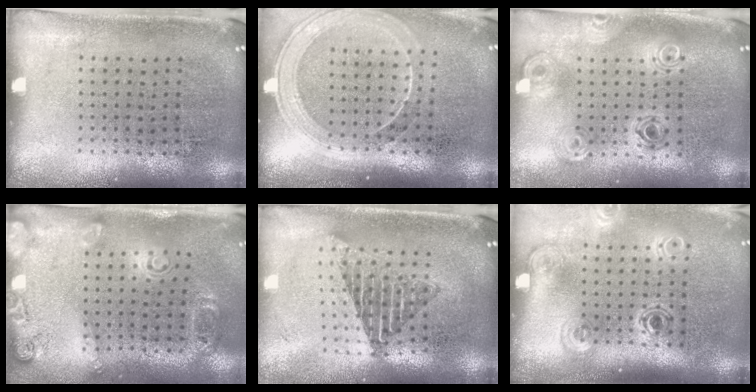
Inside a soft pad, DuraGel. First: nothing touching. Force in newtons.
{"total": 1.8, "press": 1.7, "slide": 0.8}
{"total": 0.9, "press": 0.9, "slide": 0.2}
{"total": 1.8, "press": 1.2, "slide": 1.4}
{"total": 1.6, "press": 1.3, "slide": 0.9}
{"total": 1.9, "press": 1.3, "slide": 1.4}